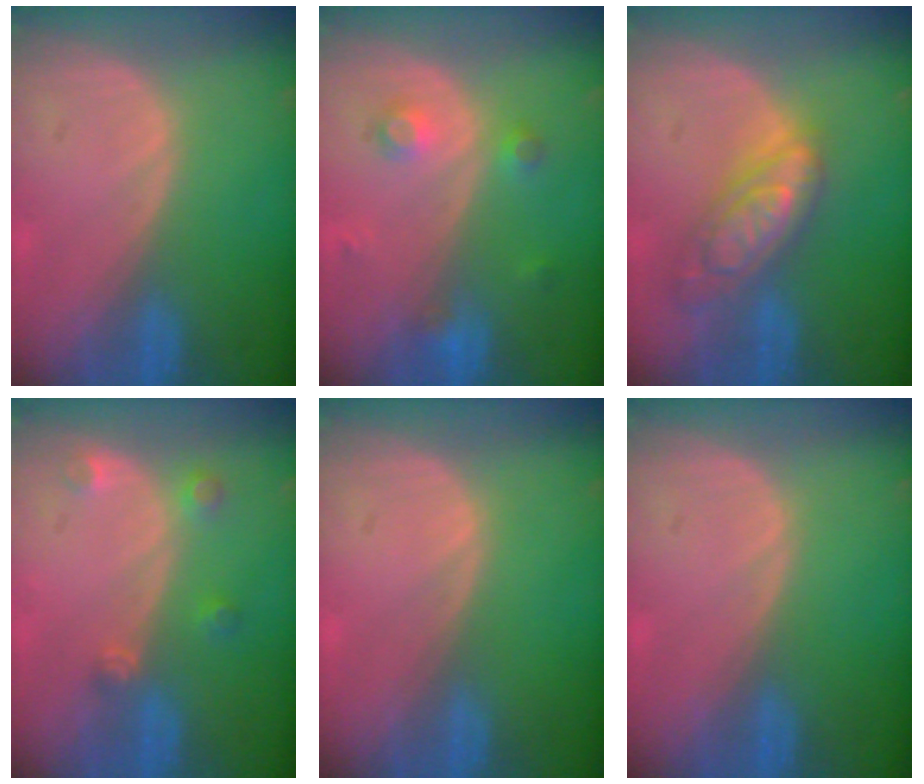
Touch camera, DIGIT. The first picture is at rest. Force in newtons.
{"total": 3.7, "press": 3.2, "slide": 1.8}
{"total": 7.4, "press": 7.4, "slide": 0.5}
{"total": 2.7, "press": 2.6, "slide": 0.4}
{"total": 0.0}
{"total": 0.0}